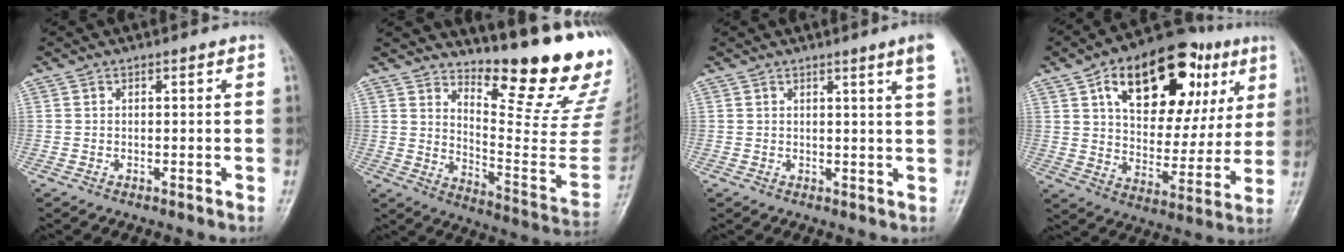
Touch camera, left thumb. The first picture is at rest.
{"total": 21.3, "force": [16.5, 4.1, 12.7], "torque": [-0.150, -0.160, 0.234]}
{"total": 3.9, "force": [2.2, -0.7, 3.1], "torque": [-0.044, -0.015, 0.031]}
{"total": 25.9, "force": [11.1, 14.2, 18.5], "torque": [-0.231, 0.000, 0.173]}